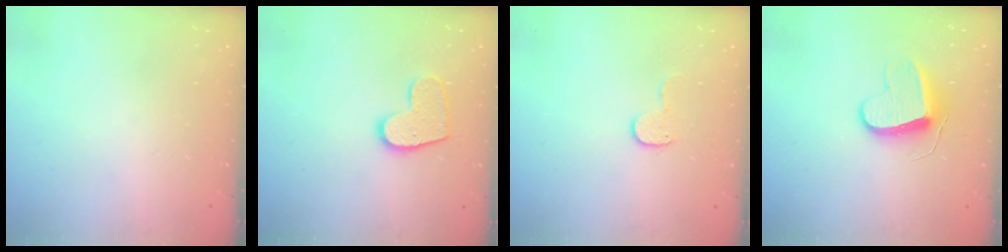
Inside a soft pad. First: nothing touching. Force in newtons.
{"total": 11.3, "press": 11.3, "slide": 0.7}
{"total": 5.5, "press": 5.5, "slide": 0.5}
{"total": 9.2, "press": 9.2, "slide": 0.3}